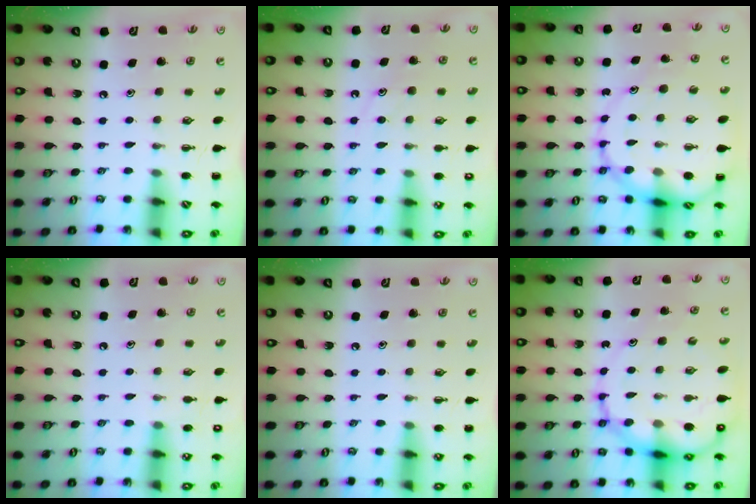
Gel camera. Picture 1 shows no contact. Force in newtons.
{"total": 9.1, "press": 9.1, "slide": 1.0}
{"total": 14.6, "press": 14.4, "slide": 2.5}
{"total": 8.5, "press": 8.1, "slide": 2.5}
{"total": 3.6, "press": 3.5, "slide": 1.1}
{"total": 18.1, "press": 17.5, "slide": 4.5}